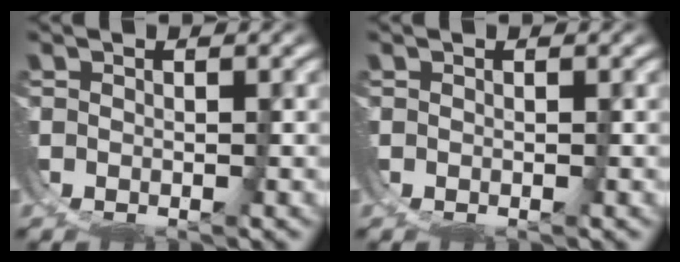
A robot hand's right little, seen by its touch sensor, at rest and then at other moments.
{"total": 0.0}